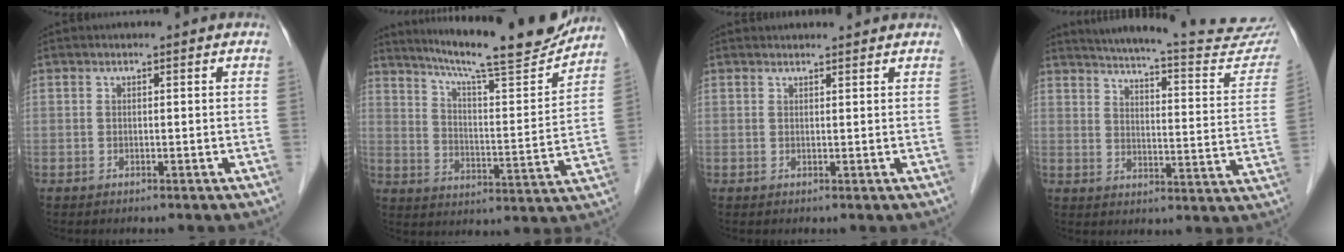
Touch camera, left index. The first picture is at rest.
{"total": 18.4, "force": [16.6, 0.6, 7.8], "torque": [-0.128, -0.033, 0.237]}
{"total": 3.7, "force": [3.6, 0.4, 0.6], "torque": [-0.011, 0.019, 0.042]}
{"total": 26.0, "force": [24.3, 2.3, 9.1], "torque": [-0.127, -0.085, 0.289]}